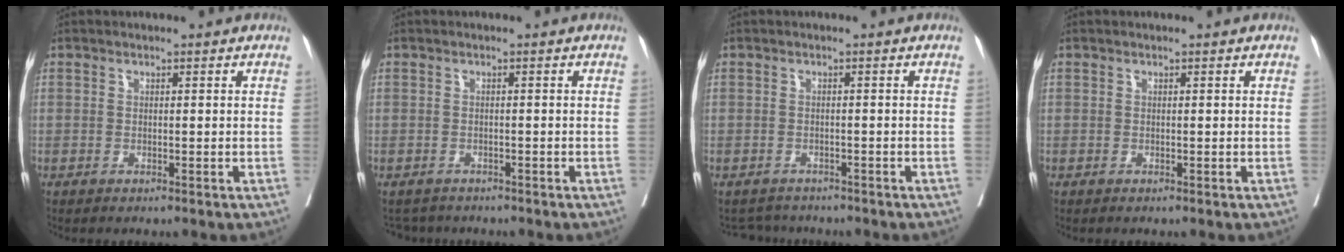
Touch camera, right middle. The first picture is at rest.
{"total": 2.9, "force": [-2.7, 1.2, -0.2], "torque": [-0.002, -0.006, -0.043]}
{"total": 3.2, "force": [-3.0, 1.0, -0.3], "torque": [0.003, -0.005, -0.047]}
{"total": 0.0}